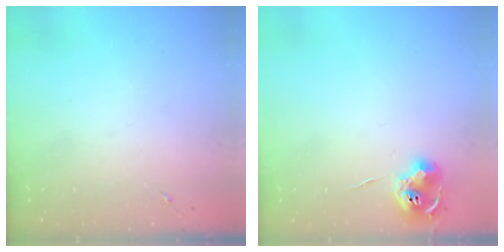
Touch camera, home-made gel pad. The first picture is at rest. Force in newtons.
{"total": 8.7, "press": 8.7, "slide": 0.4}